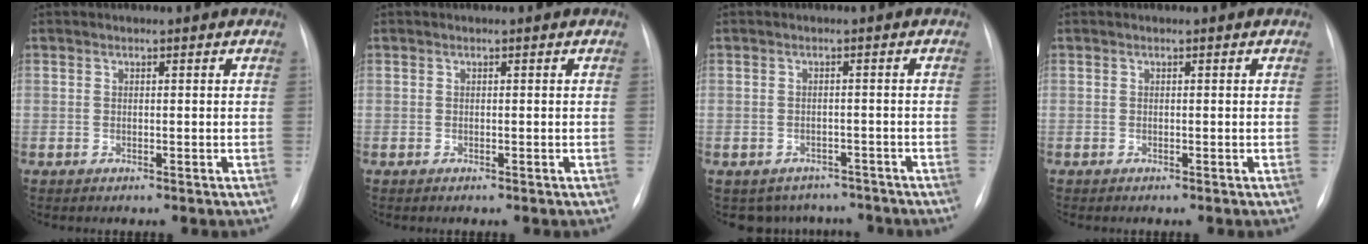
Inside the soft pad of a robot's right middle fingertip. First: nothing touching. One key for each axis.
{"total": 0.0}
{"total": 6.1, "fx": -5.2, "fy": 3.2, "fz": 0.0, "tx": 0.010, "ty": 0.016, "tz": -0.060}
{"total": 0.0}